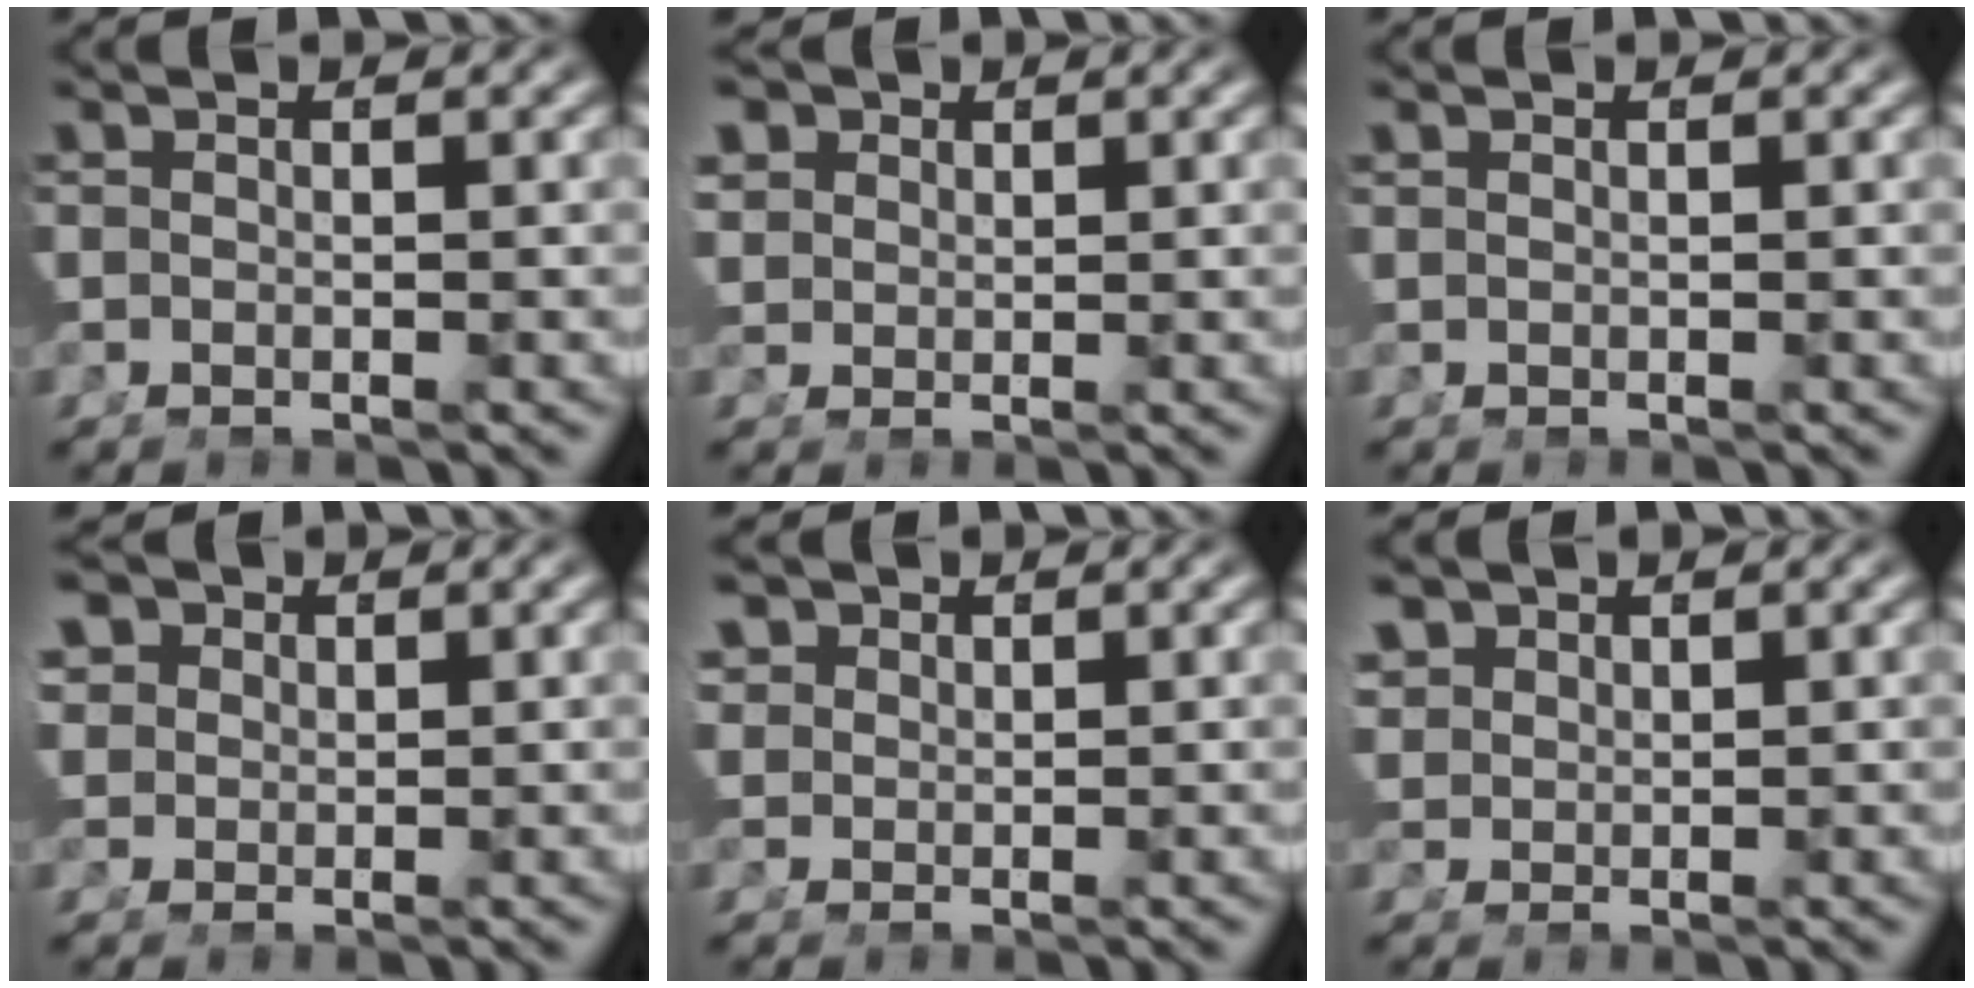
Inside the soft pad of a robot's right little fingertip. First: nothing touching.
{"total": 2.2, "force": [1.4, 1.3, 1.1], "torque": [-0.025, -0.004, 0.037]}
{"total": 0.7, "force": [0.5, -0.4, 0.1], "torque": [0.005, -0.002, 0.013]}
{"total": 3.1, "force": [1.8, 2.0, 1.5], "torque": [-0.032, -0.006, 0.041]}
{"total": 1.8, "force": [1.5, 0.8, 0.8], "torque": [-0.018, -0.005, 0.038]}
{"total": 1.7, "force": [1.5, 0.5, 0.6], "torque": [-0.014, -0.007, 0.044]}